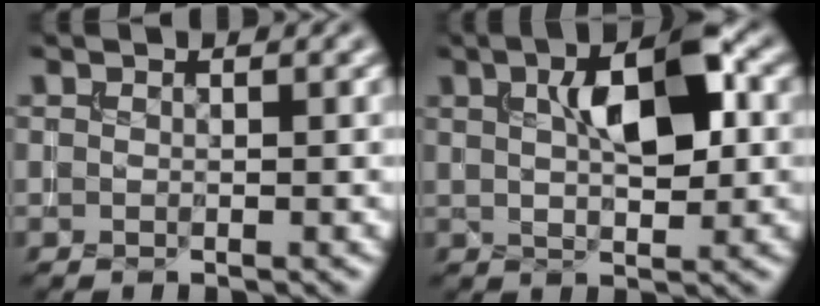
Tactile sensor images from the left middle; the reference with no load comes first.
{"total": 6.6, "force": [1.7, 2.6, 5.8], "torque": [-0.093, 0.009, 0.028]}